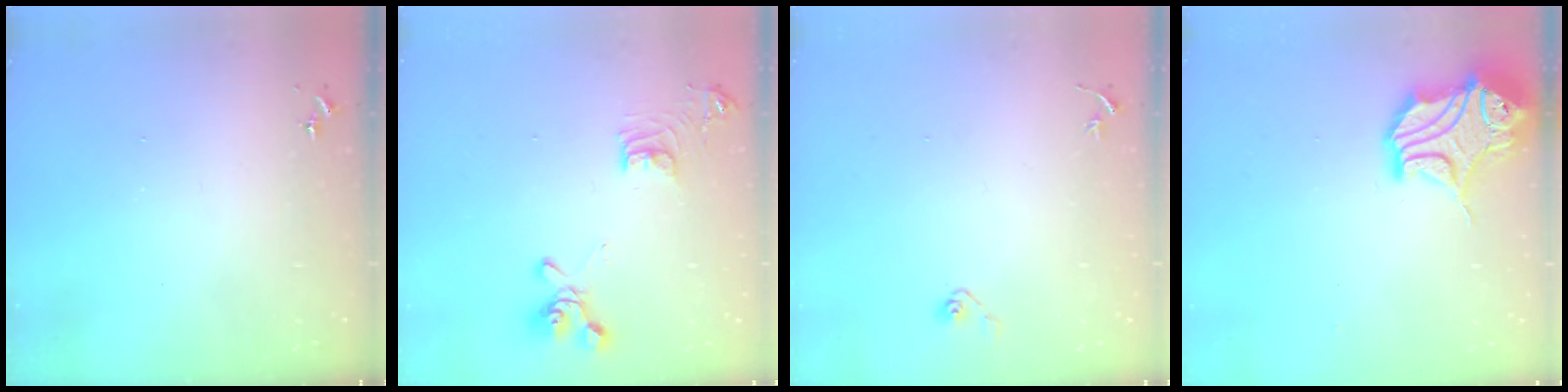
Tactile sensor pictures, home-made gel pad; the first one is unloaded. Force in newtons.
{"total": 14.5, "press": 14.4, "slide": 1.7}
{"total": 3.5, "press": 3.4, "slide": 0.8}
{"total": 15.4, "press": 15.2, "slide": 2.4}